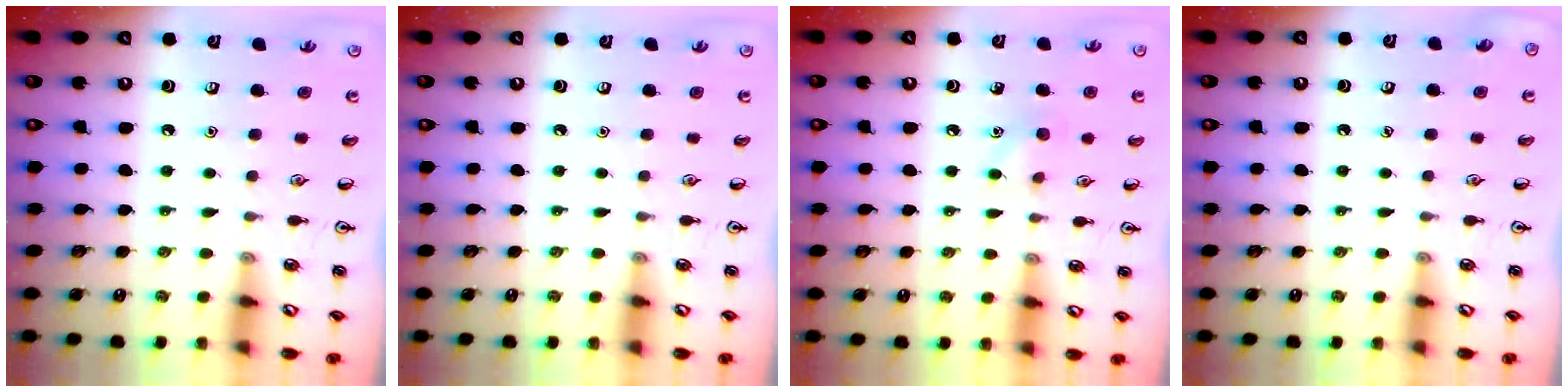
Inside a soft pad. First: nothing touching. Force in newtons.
{"total": 0.0}
{"total": 6.9, "press": 6.6, "slide": 2.1}
{"total": 0.0}